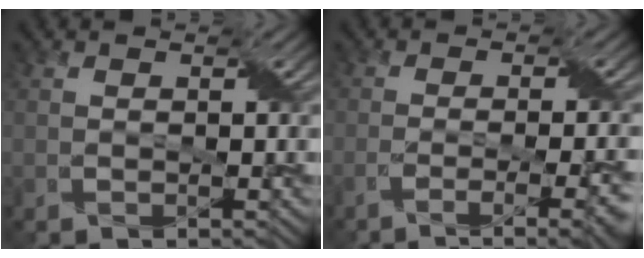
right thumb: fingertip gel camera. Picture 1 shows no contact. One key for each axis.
{"total": 7.9, "fx": -4.3, "fy": 1.9, "fz": 6.4, "tx": -0.083, "ty": -0.003, "tz": -0.058}